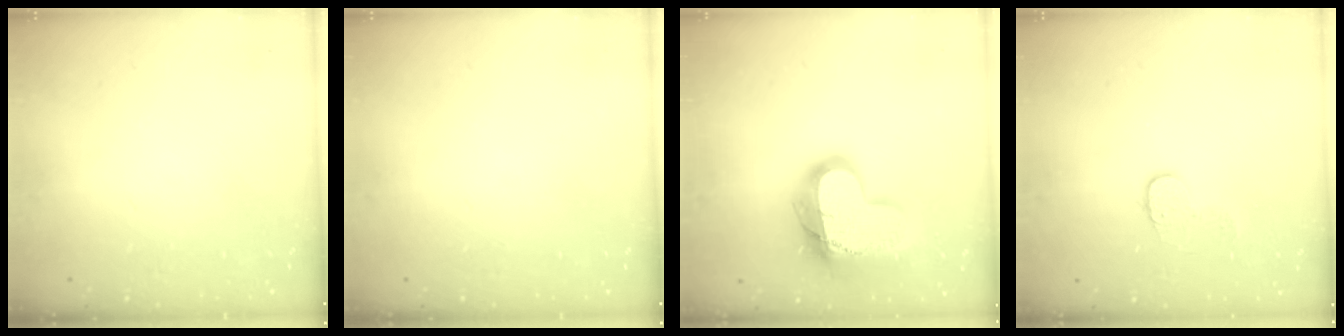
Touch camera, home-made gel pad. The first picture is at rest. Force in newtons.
{"total": 0.0}
{"total": 19.1, "press": 19.0, "slide": 1.5}
{"total": 6.8, "press": 6.8, "slide": 0.2}